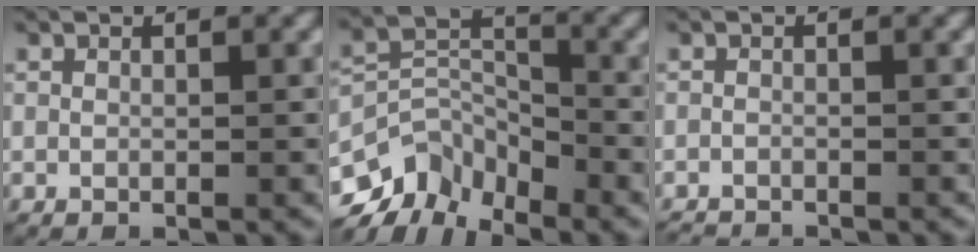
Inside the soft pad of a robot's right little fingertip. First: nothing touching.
{"total": 11.7, "force": [-5.4, 8.8, 5.6], "torque": [-0.106, -0.028, -0.097]}
{"total": 1.4, "force": [-1.4, 0.2, 0.0], "torque": [-0.006, -0.012, -0.021]}